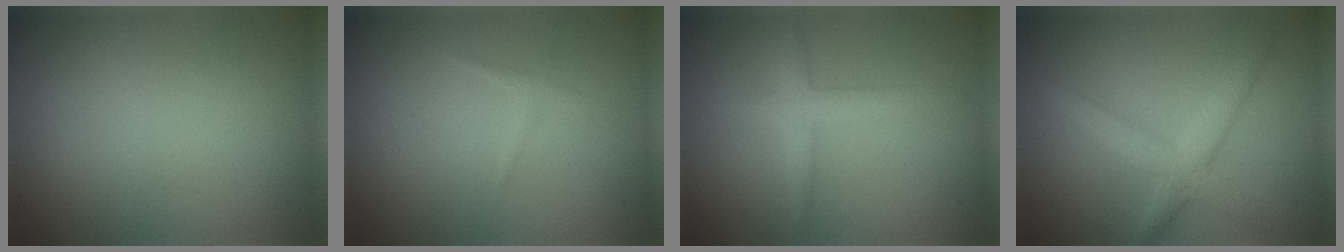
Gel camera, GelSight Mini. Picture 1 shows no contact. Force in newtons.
{"total": 0.6, "press": 0.6, "slide": 0.0}
{"total": 2.2, "press": 2.2, "slide": 0.0}
{"total": 3.2, "press": 3.2, "slide": 0.1}